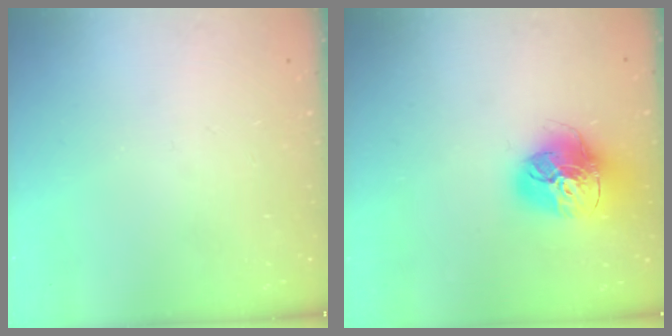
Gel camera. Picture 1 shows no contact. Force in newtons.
{"total": 18.4, "press": 18.3, "slide": 1.8}